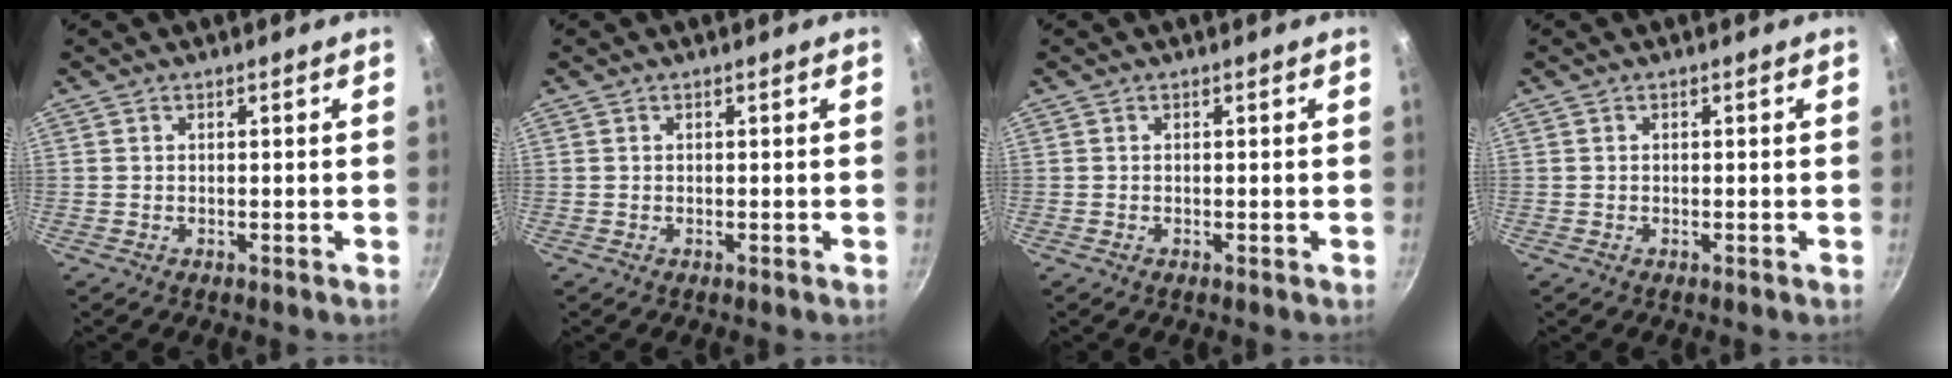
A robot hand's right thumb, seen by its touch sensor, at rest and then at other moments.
{"total": 0.0}
{"total": 0.0}
{"total": 0.0}